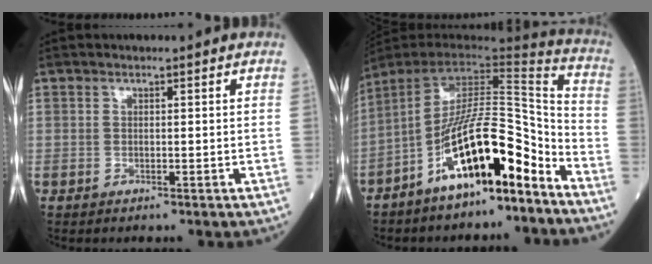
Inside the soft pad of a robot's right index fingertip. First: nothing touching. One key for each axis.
{"total": 17.3, "fx": -9.9, "fy": 3.6, "fz": 13.7, "tx": -0.236, "ty": 0.018, "tz": -0.168}